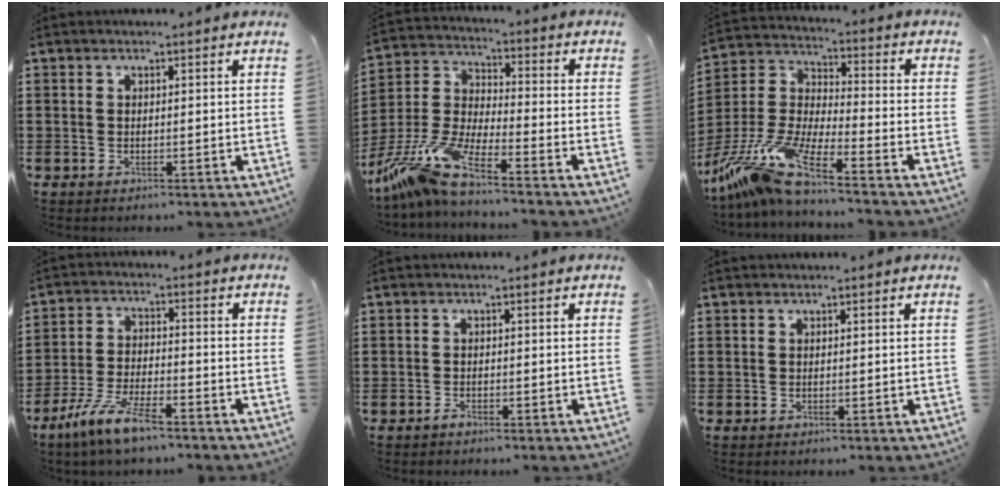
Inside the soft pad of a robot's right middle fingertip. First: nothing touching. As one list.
[{"total": 10.0, "force": [-8.4, 0.6, 5.4], "torque": [-0.140, -0.006, -0.175]}, {"total": 12.0, "force": [-9.7, 0.8, 6.9], "torque": [-0.166, -0.003, -0.200]}, {"total": 7.6, "force": [-6.0, 1.0, 4.6], "torque": [-0.114, -0.011, -0.119]}, {"total": 1.1, "force": [-1.0, 0.4, 0.3], "torque": [-0.008, -0.001, -0.020]}, {"total": 0.0}]